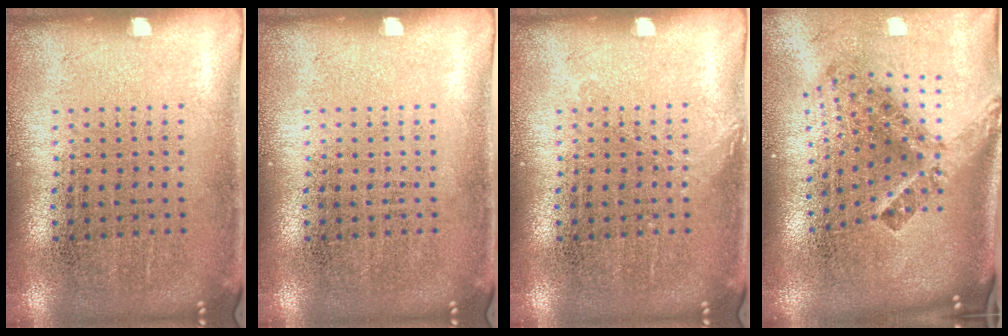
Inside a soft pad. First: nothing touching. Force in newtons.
{"total": 0.0}
{"total": 0.6, "press": 0.6, "slide": 0.1}
{"total": 2.9, "press": 1.8, "slide": 2.3}